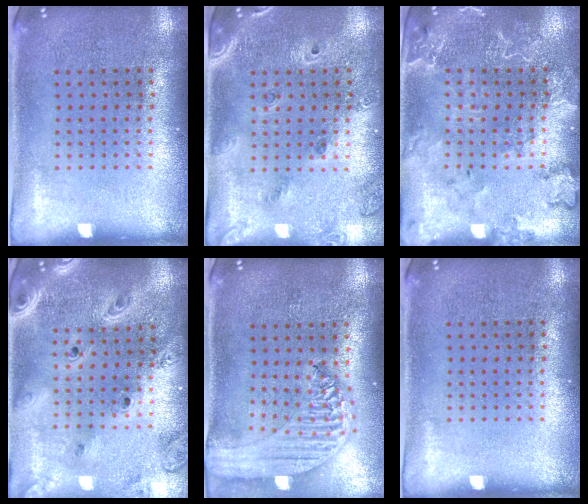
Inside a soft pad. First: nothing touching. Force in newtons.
{"total": 1.4, "press": 1.3, "slide": 0.5}
{"total": 2.3, "press": 2.2, "slide": 0.4}
{"total": 3.0, "press": 2.5, "slide": 1.6}
{"total": 2.2, "press": 2.0, "slide": 0.9}
{"total": 0.0}